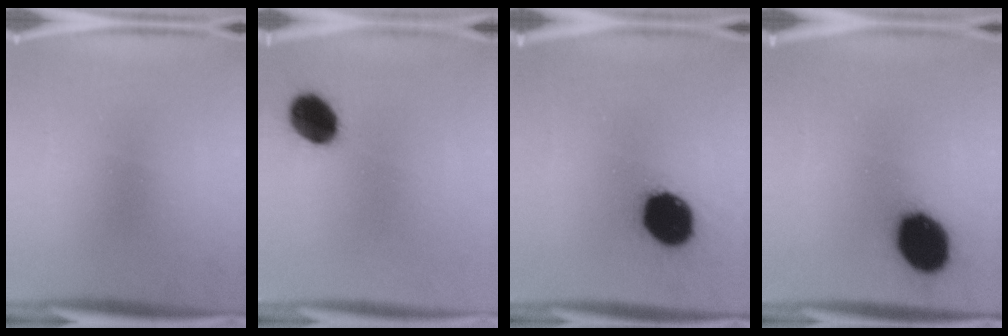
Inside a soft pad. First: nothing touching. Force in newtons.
{"total": 10.1}
{"total": 16.6}
{"total": 16.1}